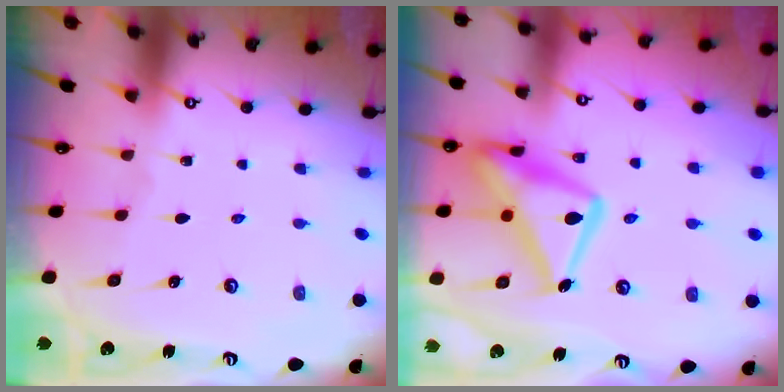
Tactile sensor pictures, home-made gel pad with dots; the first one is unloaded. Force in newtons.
{"total": 19.9, "press": 19.8, "slide": 1.6}